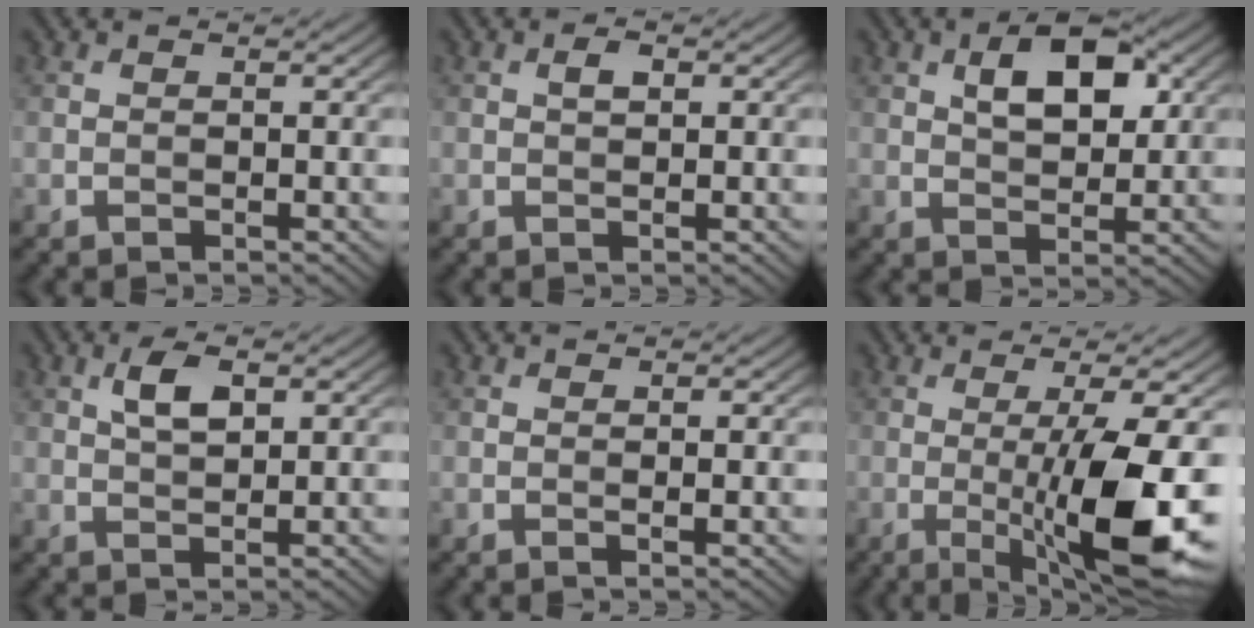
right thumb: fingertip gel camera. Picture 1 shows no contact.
{"total": 1.5, "force": [0.4, 0.7, 1.2], "torque": [-0.023, 0.001, 0.006]}
{"total": 6.9, "force": [2.3, 3.6, 5.4], "torque": [-0.090, 0.004, 0.035]}
{"total": 3.8, "force": [1.5, 1.7, 3.1], "torque": [-0.065, 0.004, 0.029]}
{"total": 0.9, "force": [0.1, 0.0, 0.9], "torque": [-0.020, 0.000, 0.000]}
{"total": 12.6, "force": [-1.8, 2.3, 12.2], "torque": [-0.186, 0.002, -0.024]}